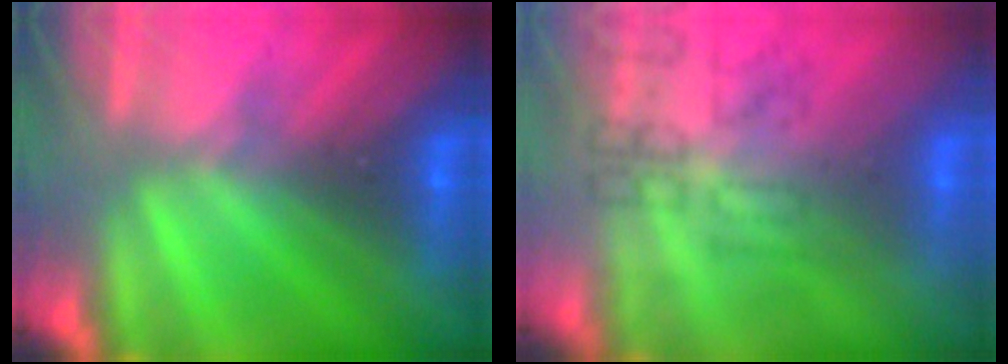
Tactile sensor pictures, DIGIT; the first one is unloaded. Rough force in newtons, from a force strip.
{"total": 4.9}